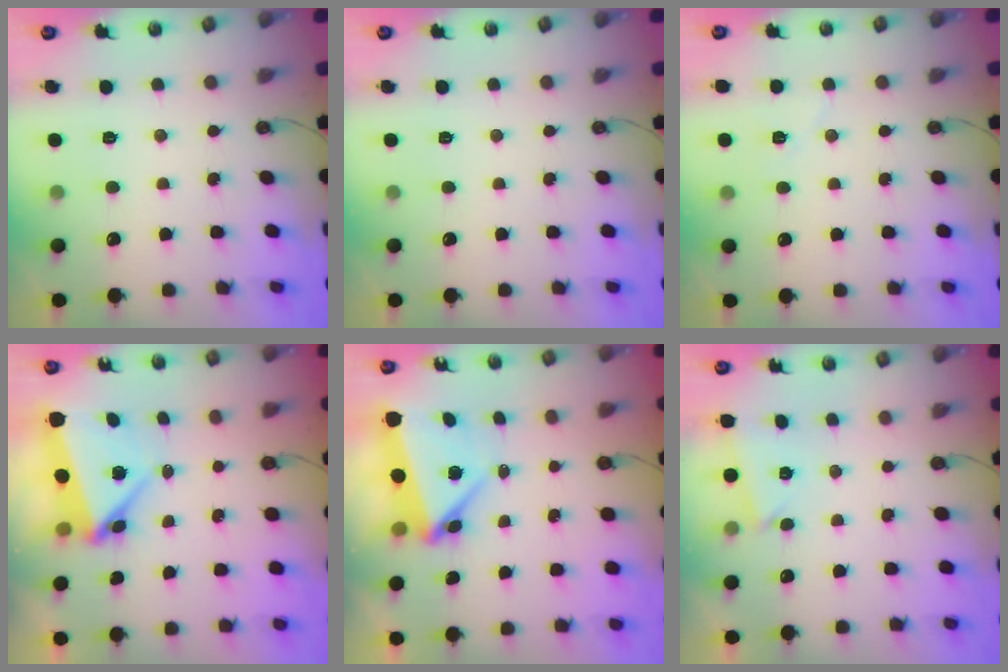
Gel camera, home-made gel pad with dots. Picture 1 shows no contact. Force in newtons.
{"total": 0.0}
{"total": 6.3, "press": 5.7, "slide": 2.8}
{"total": 5.4, "press": 4.9, "slide": 2.1}
{"total": 5.7, "press": 5.4, "slide": 2.0}
{"total": 4.8, "press": 0.8, "slide": 4.7}